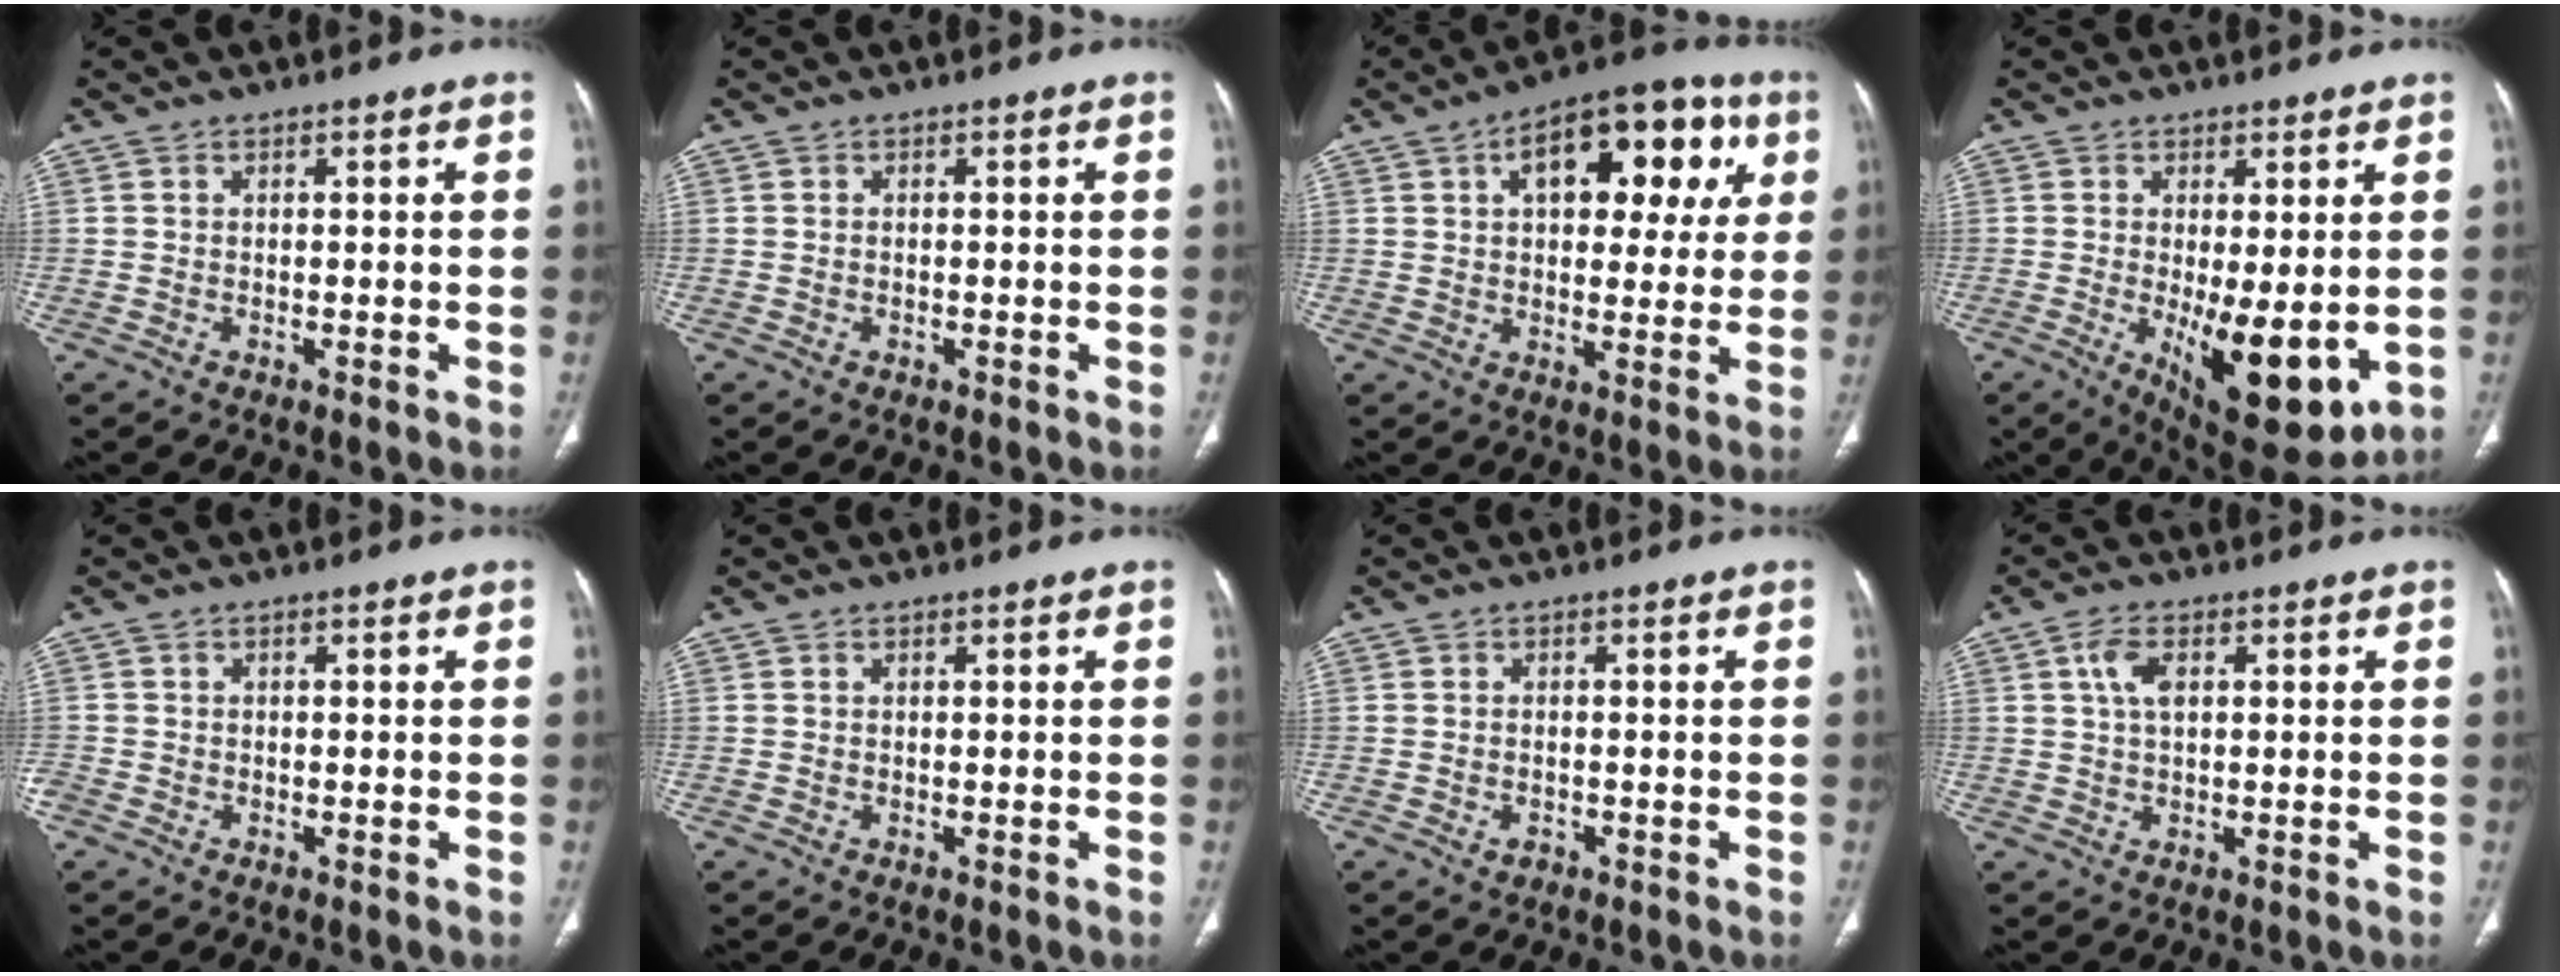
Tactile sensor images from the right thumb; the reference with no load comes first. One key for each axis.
{"total": 0.0}
{"total": 18.7, "fx": 6.6, "fy": 9.9, "fz": 14.4, "tx": -0.149, "ty": 0.013, "tz": 0.087}
{"total": 12.4, "fx": -1.9, "fy": 4.5, "fz": 11.4, "tx": -0.162, "ty": -0.031, "tz": -0.011}
{"total": 1.4, "fx": -0.6, "fy": 1.2, "fz": 0.5, "tx": -0.013, "ty": 0.003, "tz": -0.014}
{"total": 0.0}
{"total": 1.2, "fx": -0.7, "fy": 0.9, "fz": 0.6, "tx": -0.009, "ty": 0.007, "tz": -0.006}
{"total": 4.4, "fx": 1.4, "fy": 2.3, "fz": 3.5, "tx": -0.072, "ty": 0.006, "tz": 0.027}